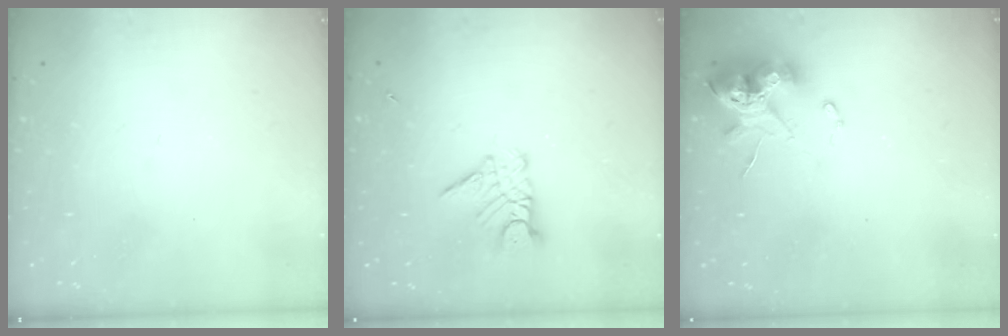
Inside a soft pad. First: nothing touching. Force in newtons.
{"total": 9.3, "press": 9.3, "slide": 0.8}
{"total": 11.0, "press": 10.9, "slide": 0.8}